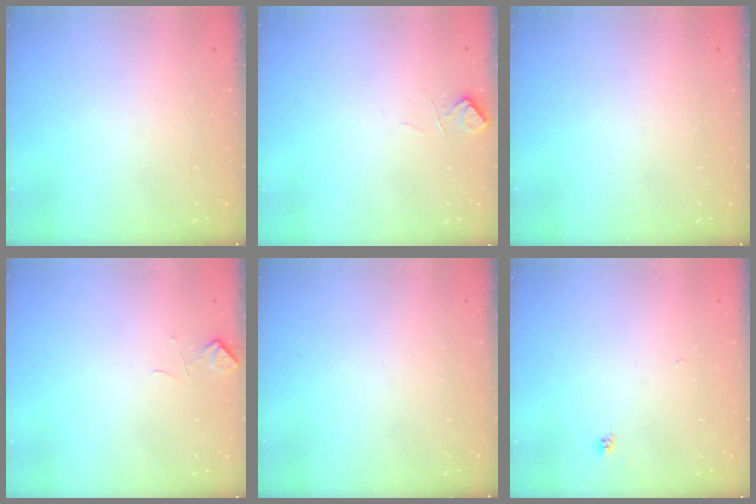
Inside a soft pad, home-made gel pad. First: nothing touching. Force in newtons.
{"total": 1.0, "press": 0.7, "slide": 0.6}
{"total": 0.0}
{"total": 0.8, "press": 0.2, "slide": 0.7}
{"total": 0.0}
{"total": 1.9, "press": 1.9, "slide": 0.1}